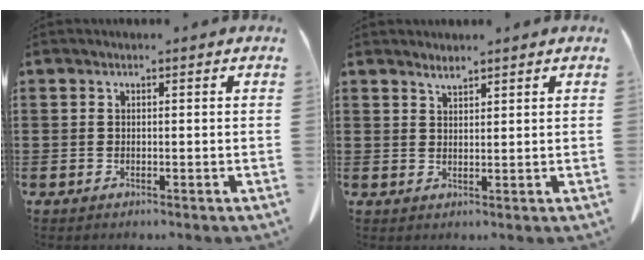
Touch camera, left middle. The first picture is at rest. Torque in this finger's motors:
{"motor_torque": [0.04, 0.01, -0.02, 0.01]}